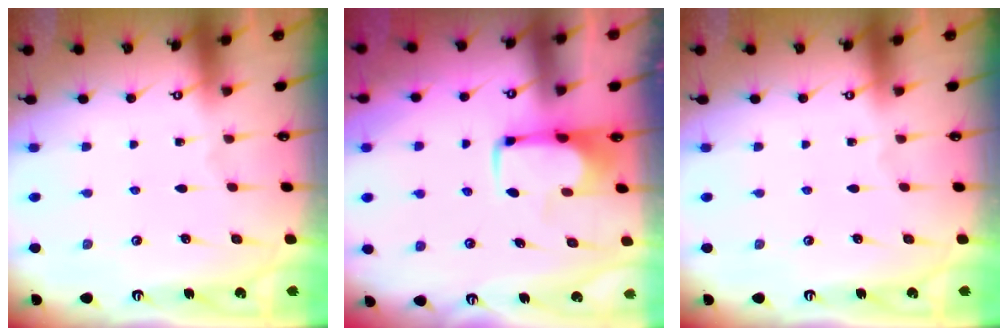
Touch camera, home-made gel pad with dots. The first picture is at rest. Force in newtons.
{"total": 2.0, "press": 2.0, "slide": 0.4}
{"total": 0.0}